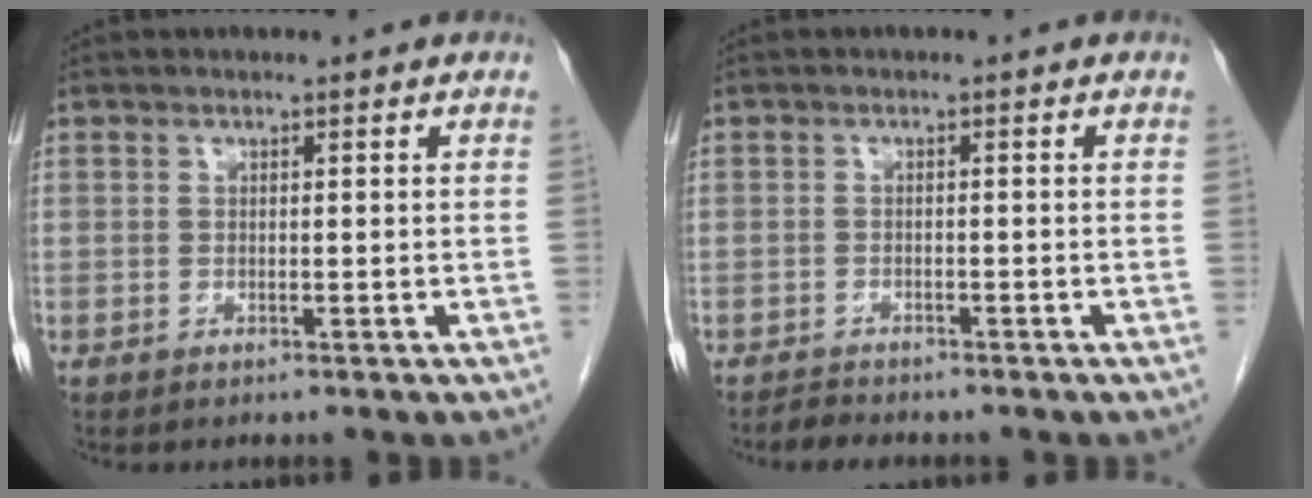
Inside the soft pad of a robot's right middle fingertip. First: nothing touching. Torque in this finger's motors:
{"motor_torque": [0.34, -0.25, -0.01, 0.00]}